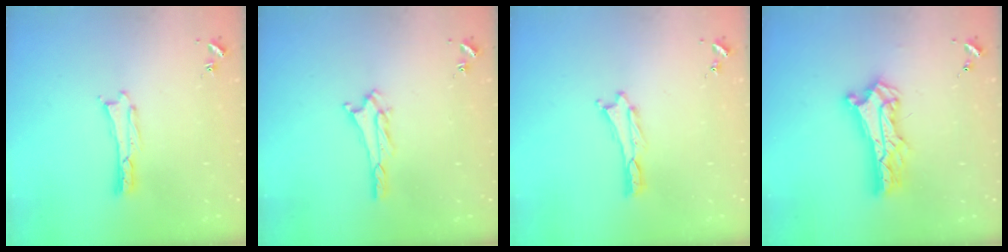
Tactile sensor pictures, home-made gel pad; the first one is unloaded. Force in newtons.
{"total": 2.4, "press": 2.4, "slide": 0.4}
{"total": 0.0}
{"total": 8.8, "press": 8.8, "slide": 0.7}